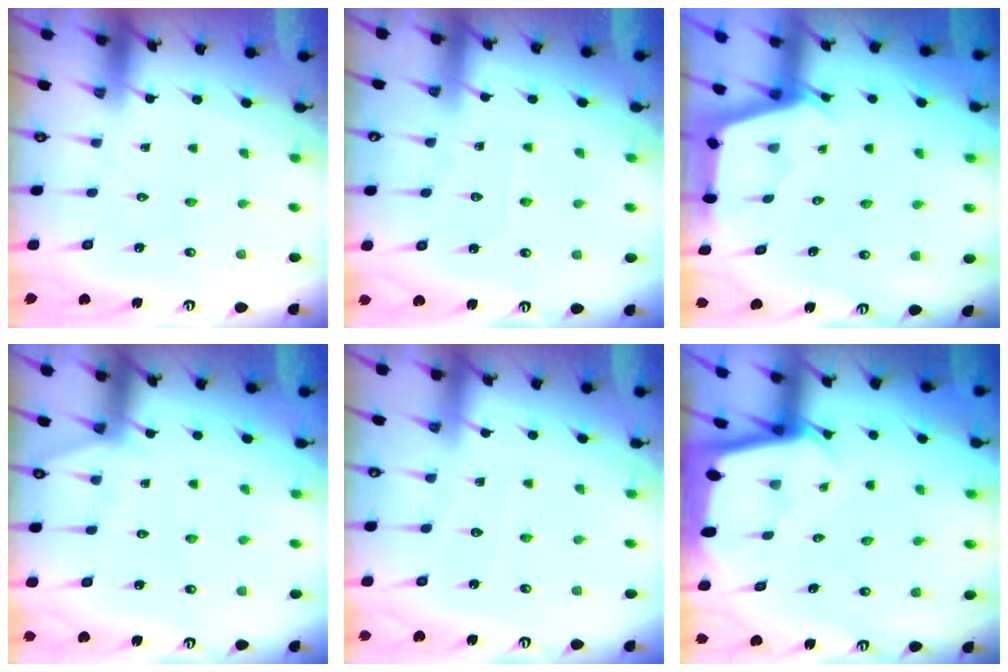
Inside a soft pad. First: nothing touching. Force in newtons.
{"total": 3.0, "press": 2.9, "slide": 0.4}
{"total": 2.7, "press": 2.7, "slide": 0.3}
{"total": 6.1, "press": 6.1, "slide": 0.6}
{"total": 4.3, "press": 4.3, "slide": 0.6}
{"total": 2.2, "press": 2.2, "slide": 0.1}